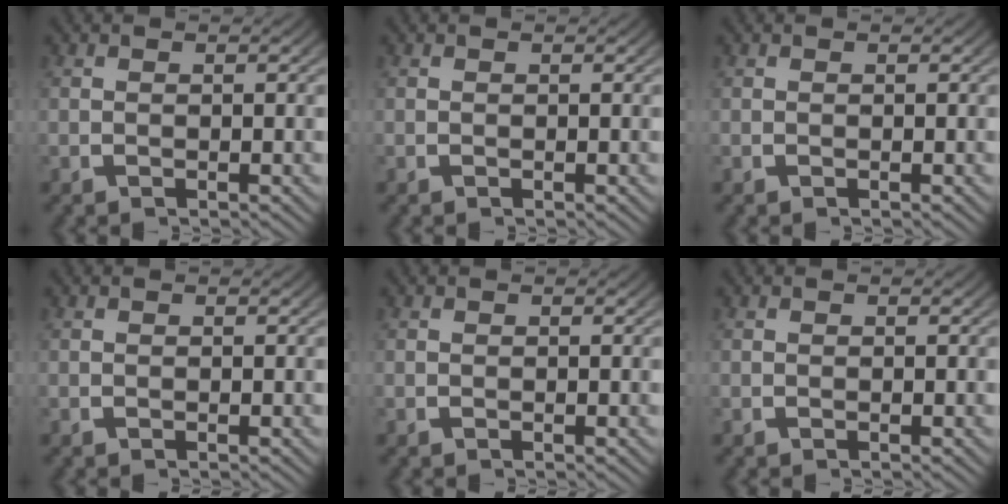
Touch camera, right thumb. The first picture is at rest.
{"total": 0.0}
{"total": 0.0}
{"total": 0.0}
{"total": 0.0}
{"total": 0.0}